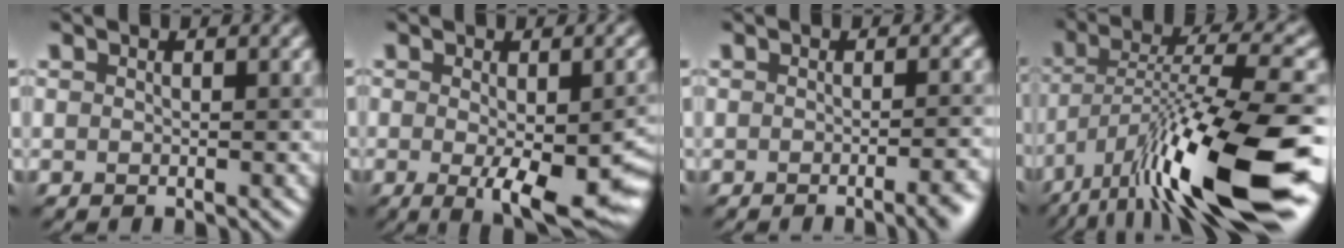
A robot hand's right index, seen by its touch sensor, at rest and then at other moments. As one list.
[{"total": 9.3, "force": [-2.3, 3.4, 8.3], "torque": [-0.120, -0.033, -0.014]}, {"total": 3.8, "force": [-1.8, 1.1, 3.2], "torque": [-0.020, 0.002, -0.022]}, {"total": 14.4, "force": [-7.7, 3.3, 11.7], "torque": [-0.201, 0.005, -0.130]}]